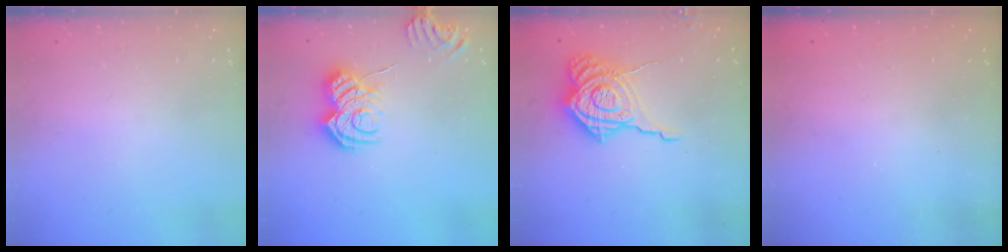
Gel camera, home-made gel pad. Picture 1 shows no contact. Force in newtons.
{"total": 10.1, "press": 10.1, "slide": 0.9}
{"total": 15.0, "press": 15.0, "slide": 1.2}
{"total": 2.6, "press": 2.4, "slide": 0.8}